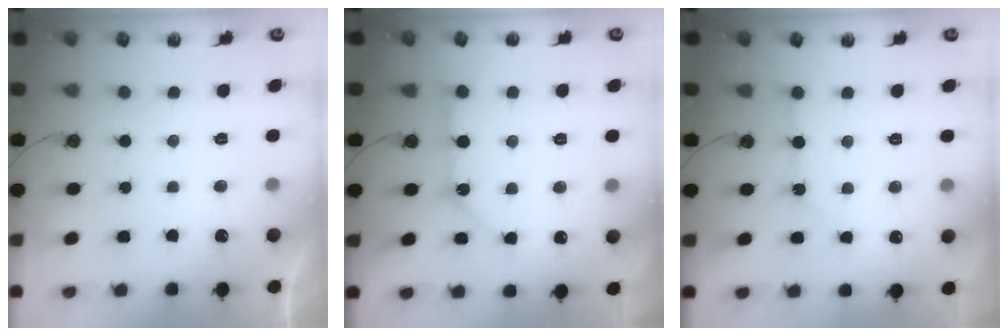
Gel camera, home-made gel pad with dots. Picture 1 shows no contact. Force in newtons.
{"total": 11.0, "press": 11.0, "slide": 0.8}
{"total": 2.9, "press": 2.8, "slide": 0.4}